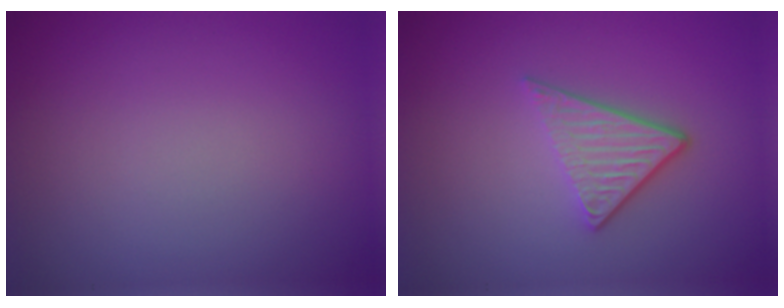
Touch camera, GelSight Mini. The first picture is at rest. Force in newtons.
{"total": 3.4, "press": 2.6, "slide": 2.2}